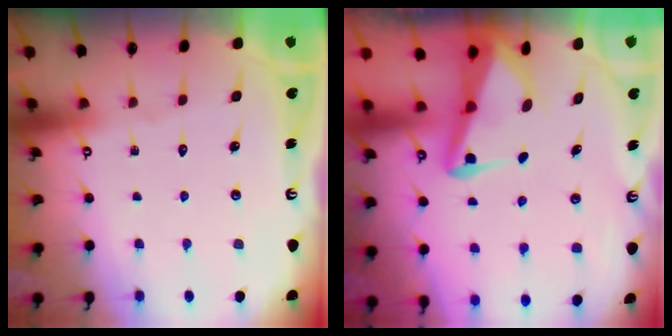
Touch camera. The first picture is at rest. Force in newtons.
{"total": 4.0, "press": 3.9, "slide": 0.9}